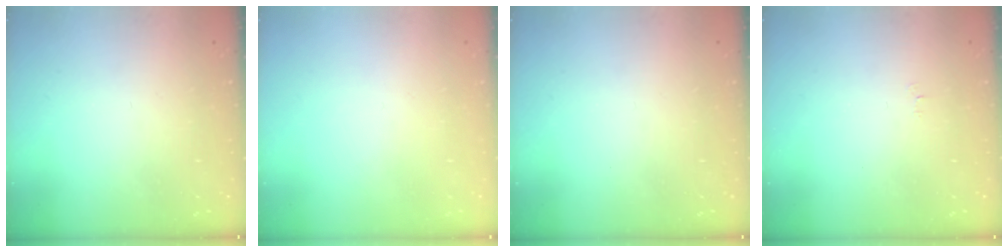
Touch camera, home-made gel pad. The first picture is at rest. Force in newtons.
{"total": 1.9, "press": 1.9, "slide": 0.1}
{"total": 0.0}
{"total": 2.5, "press": 2.5, "slide": 0.3}